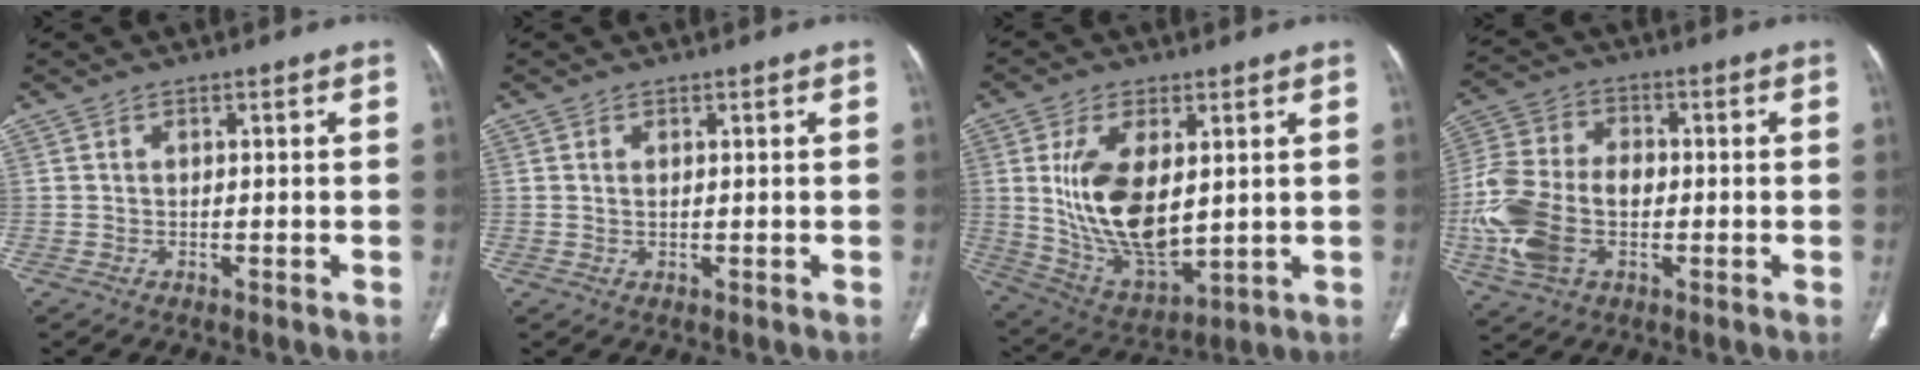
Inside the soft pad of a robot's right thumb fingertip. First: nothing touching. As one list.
[{"total": 0.9, "force": [0.3, 0.4, 0.7], "torque": [-0.016, -0.001, 0.008]}, {"total": 16.7, "force": [2.4, 8.6, 14.0], "torque": [-0.251, -0.023, 0.064]}, {"total": 16.1, "force": [-2.6, 10.5, 11.9], "torque": [-0.259, 0.017, -0.046]}]